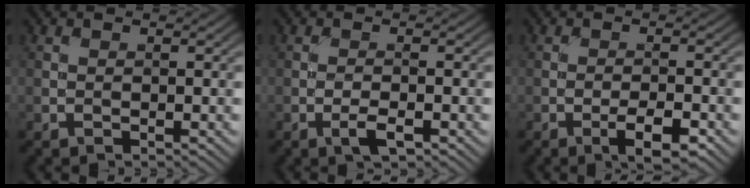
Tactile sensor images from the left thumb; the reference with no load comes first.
{"total": 2.2, "force": [-1.1, 0.7, 1.8], "torque": [-0.036, 0.002, -0.023]}
{"total": 3.9, "force": [-2.1, 1.0, 3.1], "torque": [-0.053, 0.003, -0.035]}